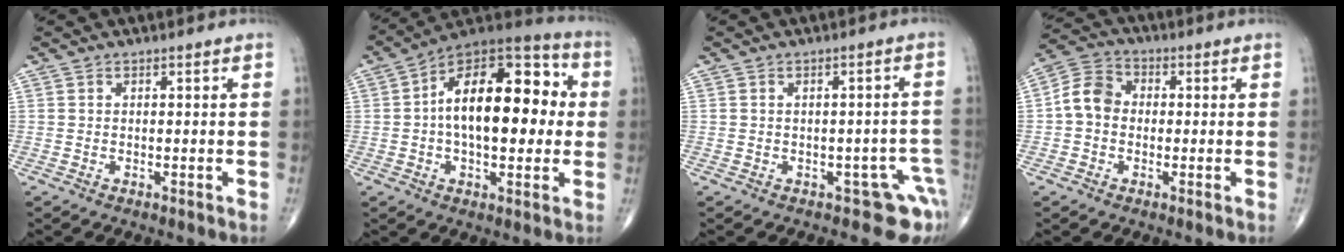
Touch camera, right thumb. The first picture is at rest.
{"total": 21.5, "force": [1.5, 11.2, 18.4], "torque": [-0.260, 0.036, 0.012]}
{"total": 5.5, "force": [-3.0, 3.1, 3.4], "torque": [0.000, 0.026, -0.035]}
{"total": 7.0, "force": [-0.4, 5.7, 4.0], "torque": [-0.061, 0.025, -0.022]}